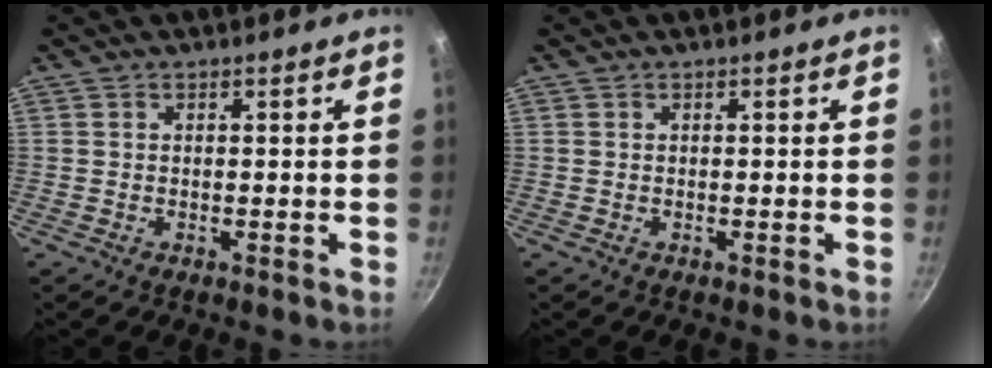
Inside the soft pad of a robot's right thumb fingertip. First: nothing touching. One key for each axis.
{"total": 0.0}